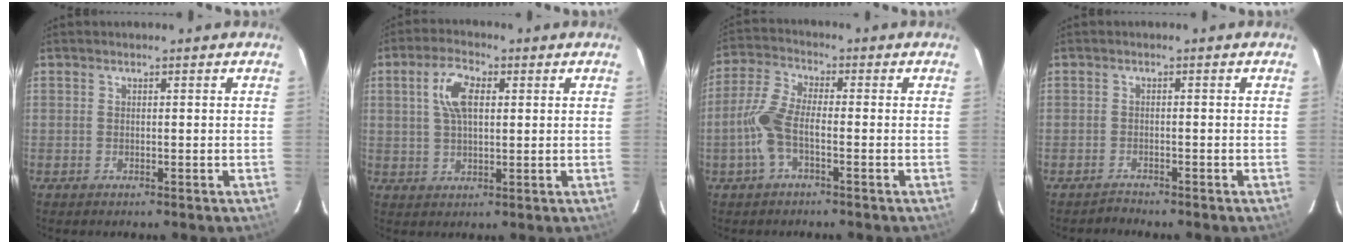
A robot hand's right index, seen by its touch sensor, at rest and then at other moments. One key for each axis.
{"total": 6.9, "fx": 1.8, "fy": 3.4, "fz": 5.8, "tx": -0.108, "ty": 0.014, "tz": 0.036}
{"total": 7.9, "fx": -2.4, "fy": 2.6, "fz": 7.1, "tx": -0.165, "ty": 0.008, "tz": -0.053}
{"total": 1.4, "fx": -1.3, "fy": 0.2, "fz": -0.2, "tx": 0.003, "ty": 0.002, "tz": -0.024}